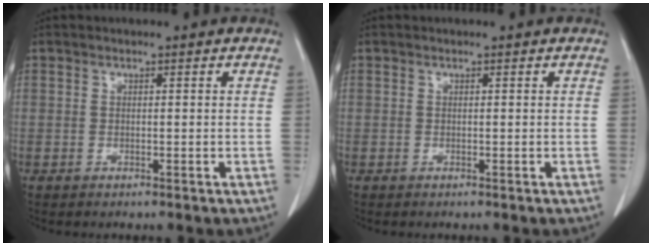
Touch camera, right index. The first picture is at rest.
{"total": 0.0}